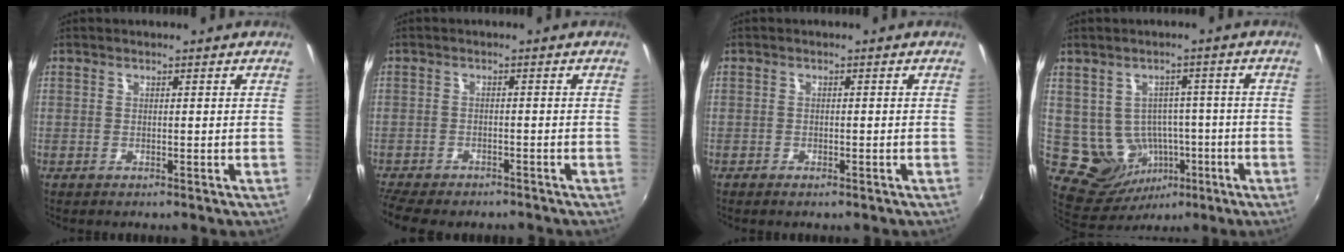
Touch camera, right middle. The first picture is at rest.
{"total": 7.9, "force": [-6.8, 2.2, 3.2], "torque": [-0.086, -0.030, -0.112]}
{"total": 0.9, "force": [-0.4, 0.6, 0.6], "torque": [-0.013, -0.004, -0.009]}
{"total": 10.3, "force": [-2.1, 9.3, 4.0], "torque": [-0.092, 0.009, 0.002]}